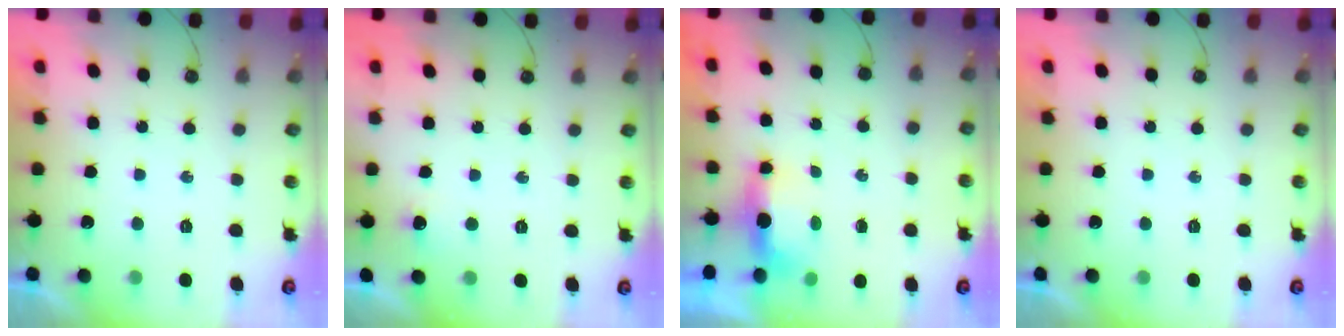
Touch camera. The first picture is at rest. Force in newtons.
{"total": 3.0, "press": 2.8, "slide": 1.0}
{"total": 5.0, "press": 4.8, "slide": 1.4}
{"total": 0.0}